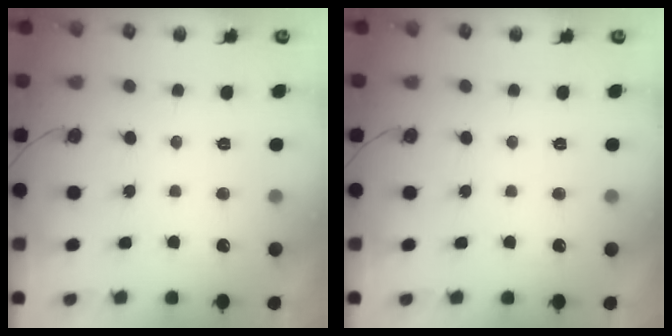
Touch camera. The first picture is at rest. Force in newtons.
{"total": 0.0}